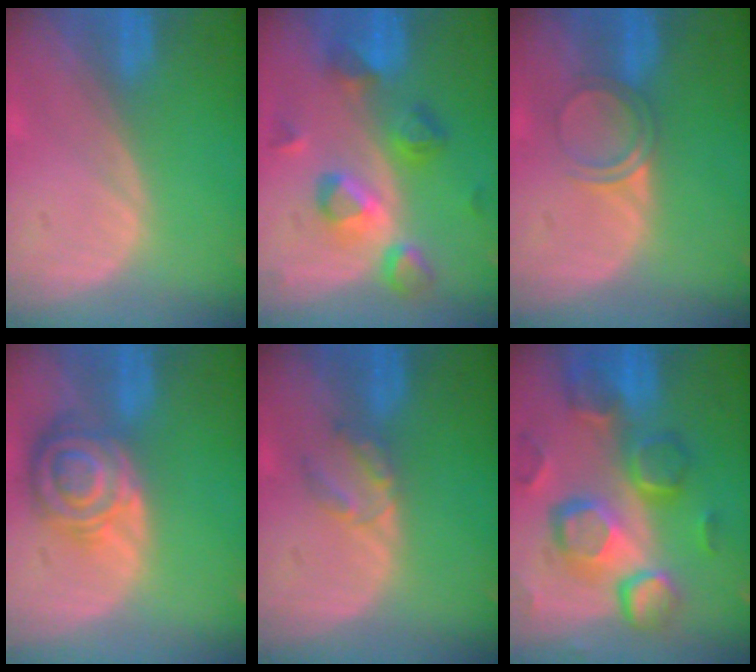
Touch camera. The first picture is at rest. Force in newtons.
{"total": 7.4, "press": 7.4, "slide": 0.8}
{"total": 3.2, "press": 2.9, "slide": 1.2}
{"total": 8.2, "press": 7.2, "slide": 4.0}
{"total": 2.8, "press": 2.8, "slide": 0.3}
{"total": 12.3, "press": 10.7, "slide": 6.0}